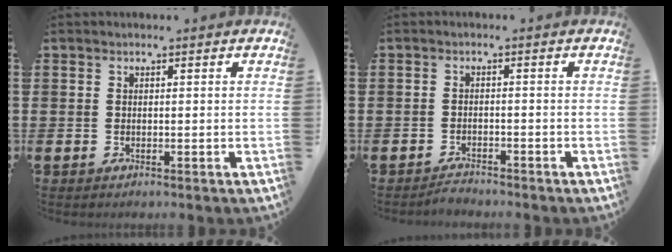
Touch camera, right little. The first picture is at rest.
{"total": 1.4, "force": [-1.4, 0.1, -0.1], "torque": [-0.004, 0.003, -0.030]}